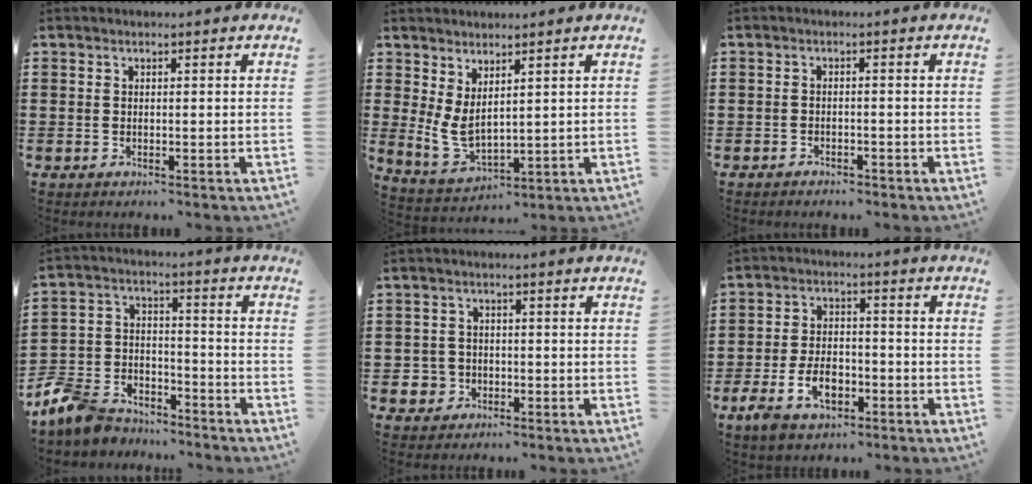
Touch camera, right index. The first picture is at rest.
{"total": 4.4, "force": [1.5, 2.3, 3.4], "torque": [-0.097, -0.014, 0.022]}
{"total": 1.2, "force": [-1.1, 0.4, 0.0], "torque": [-0.004, 0.004, -0.026]}
{"total": 7.8, "force": [-7.3, 2.5, 1.1], "torque": [-0.041, 0.016, -0.150]}
{"total": 2.7, "force": [-0.9, 2.5, 0.3], "torque": [-0.014, 0.004, -0.020]}
{"total": 7.1, "force": [-3.1, 4.1, 4.9], "torque": [-0.100, 0.001, -0.062]}